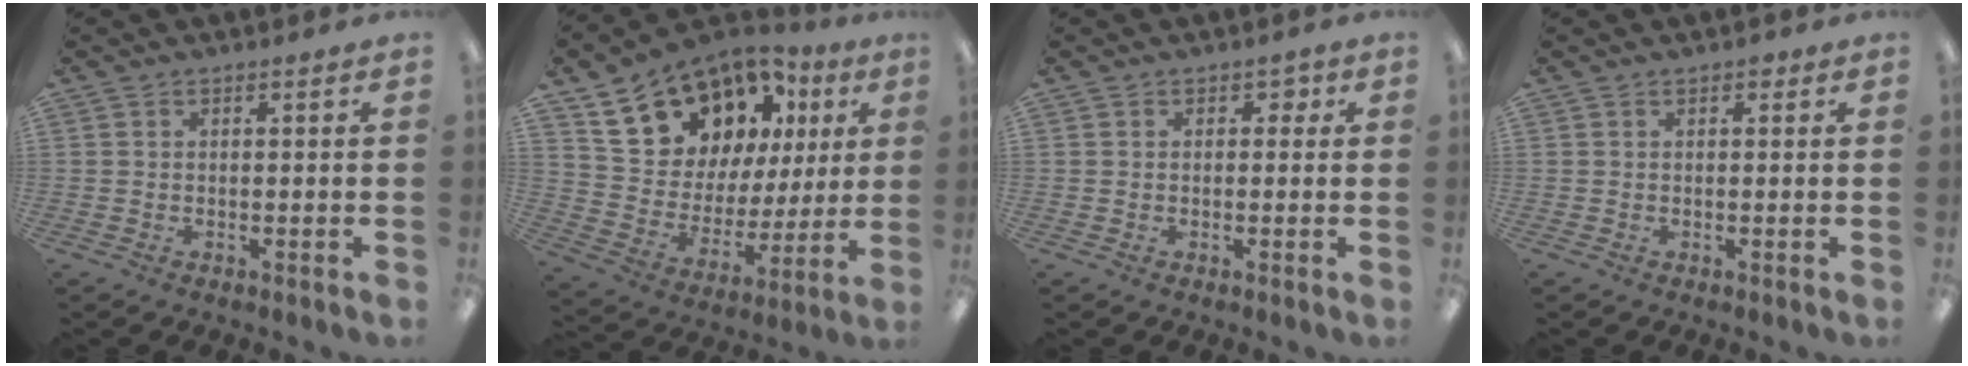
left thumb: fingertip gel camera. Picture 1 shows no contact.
{"total": 18.6, "force": [12.0, 12.2, 7.3], "torque": [-0.138, -0.065, 0.229]}
{"total": 2.0, "force": [0.3, 1.6, 1.2], "torque": [-0.008, 0.000, 0.000]}
{"total": 0.7, "force": [0.4, 0.4, 0.4], "torque": [-0.008, 0.004, 0.006]}